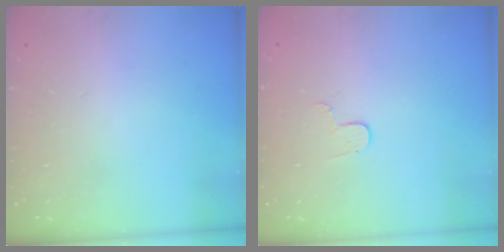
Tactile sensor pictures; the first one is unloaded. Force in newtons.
{"total": 3.8, "press": 3.8, "slide": 0.4}